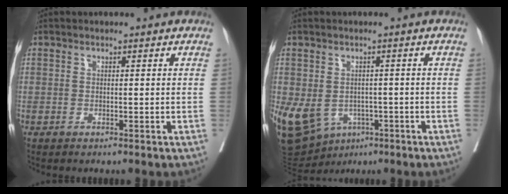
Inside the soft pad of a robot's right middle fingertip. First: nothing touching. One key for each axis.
{"total": 13.2, "fx": -5.1, "fy": 10.2, "fz": 6.7, "tx": -0.159, "ty": 0.003, "tz": -0.067}